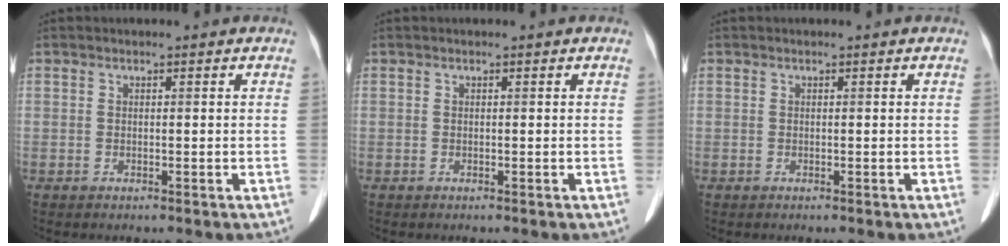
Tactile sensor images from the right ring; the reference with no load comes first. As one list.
[{"total": 0.0}, {"total": 0.0}]